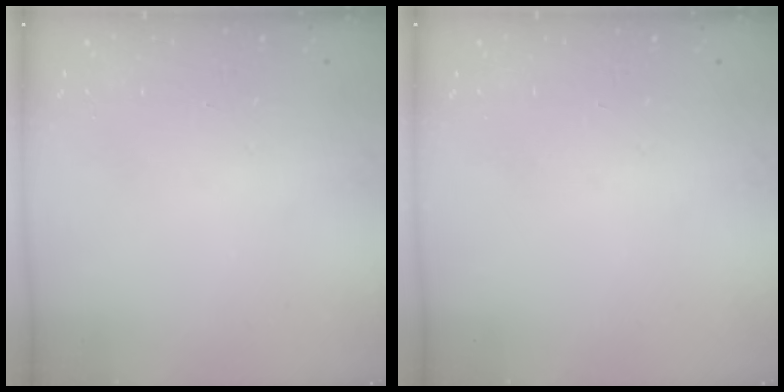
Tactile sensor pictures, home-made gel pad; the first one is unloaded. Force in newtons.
{"total": 0.0}